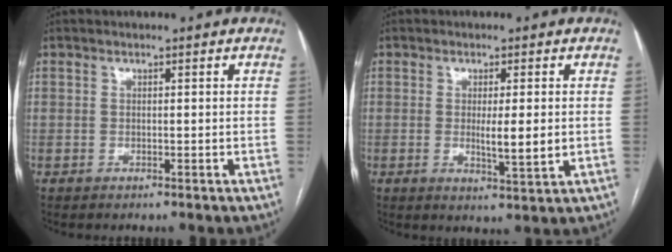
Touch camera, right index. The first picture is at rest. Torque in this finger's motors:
{"motor_torque": [1.31, 0.11, 0.53, 0.09]}